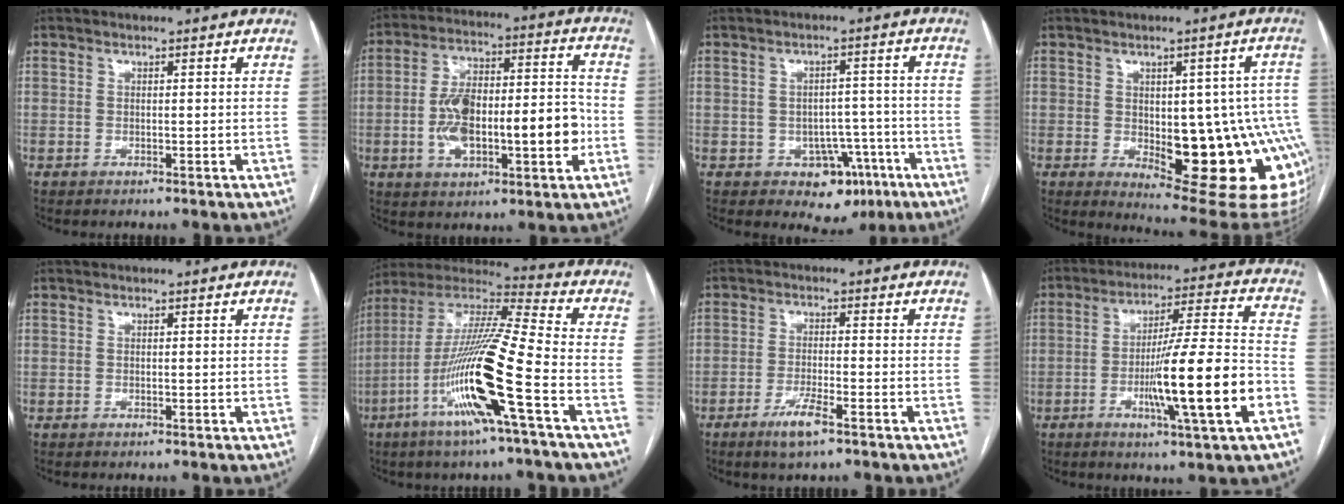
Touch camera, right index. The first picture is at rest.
{"total": 16.7, "force": [-3.3, 5.5, 15.4], "torque": [-0.260, 0.031, -0.046]}
{"total": 6.9, "force": [-3.4, 5.1, 3.2], "torque": [-0.022, 0.021, -0.037]}
{"total": 18.8, "force": [-3.9, 6.6, 17.2], "torque": [-0.137, 0.017, -0.023]}
{"total": 0.0}
{"total": 19.0, "force": [-6.8, -0.3, 17.7], "torque": [-0.361, -0.016, -0.138]}
{"total": 4.9, "force": [-3.1, 0.5, 3.8], "torque": [-0.077, -0.007, -0.058]}
{"total": 16.5, "force": [-5.2, -0.1, 15.7], "torque": [-0.260, -0.006, -0.082]}